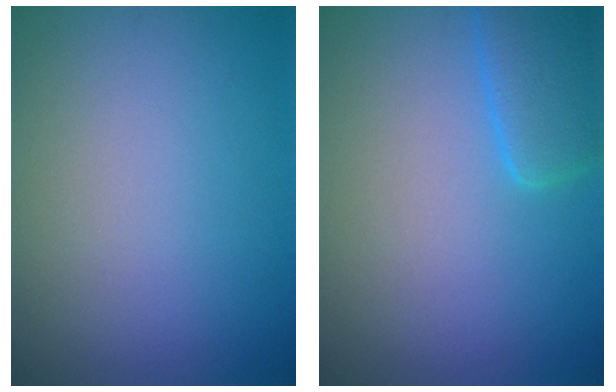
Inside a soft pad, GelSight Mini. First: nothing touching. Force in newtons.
{"total": 3.4, "press": 3.4, "slide": 0.4}